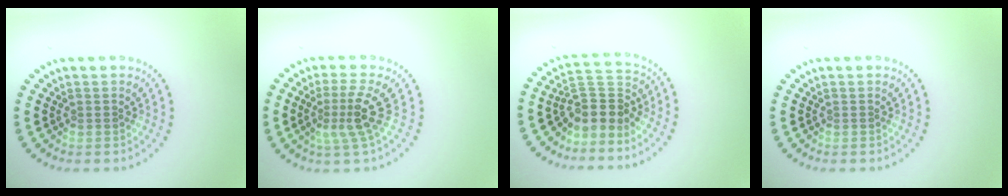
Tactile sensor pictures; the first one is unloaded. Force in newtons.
{"total": 3.3, "press": 2.3, "slide": 2.3}
{"total": 3.3, "press": 2.4, "slide": 2.2}
{"total": 0.0}